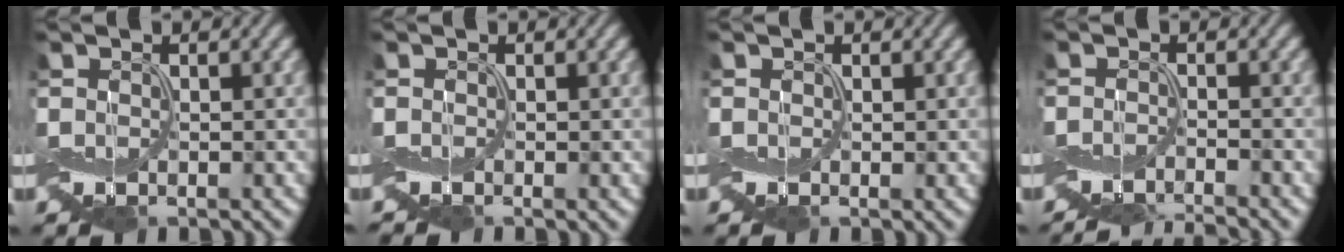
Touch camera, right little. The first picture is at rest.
{"total": 0.0}
{"total": 0.0}
{"total": 4.3, "force": [-4.1, 0.1, 1.4], "torque": [-0.014, -0.012, -0.078]}